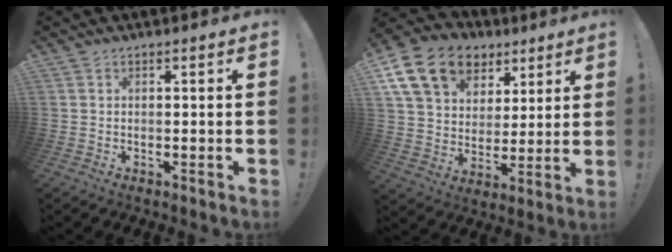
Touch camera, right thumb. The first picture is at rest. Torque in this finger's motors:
{"motor_torque": [0.50, 0.49, 0.94, 0.55, 0.43]}